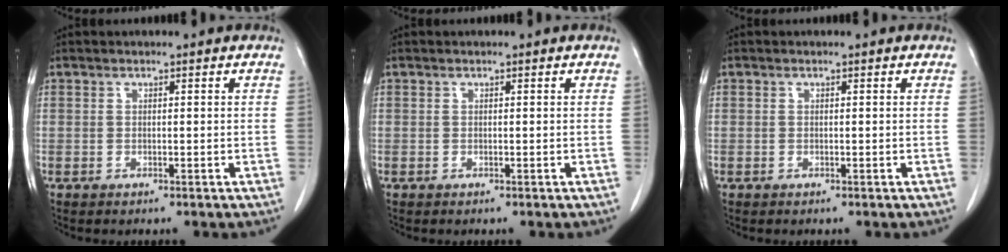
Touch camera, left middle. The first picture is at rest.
{"total": 0.0}
{"total": 0.0}